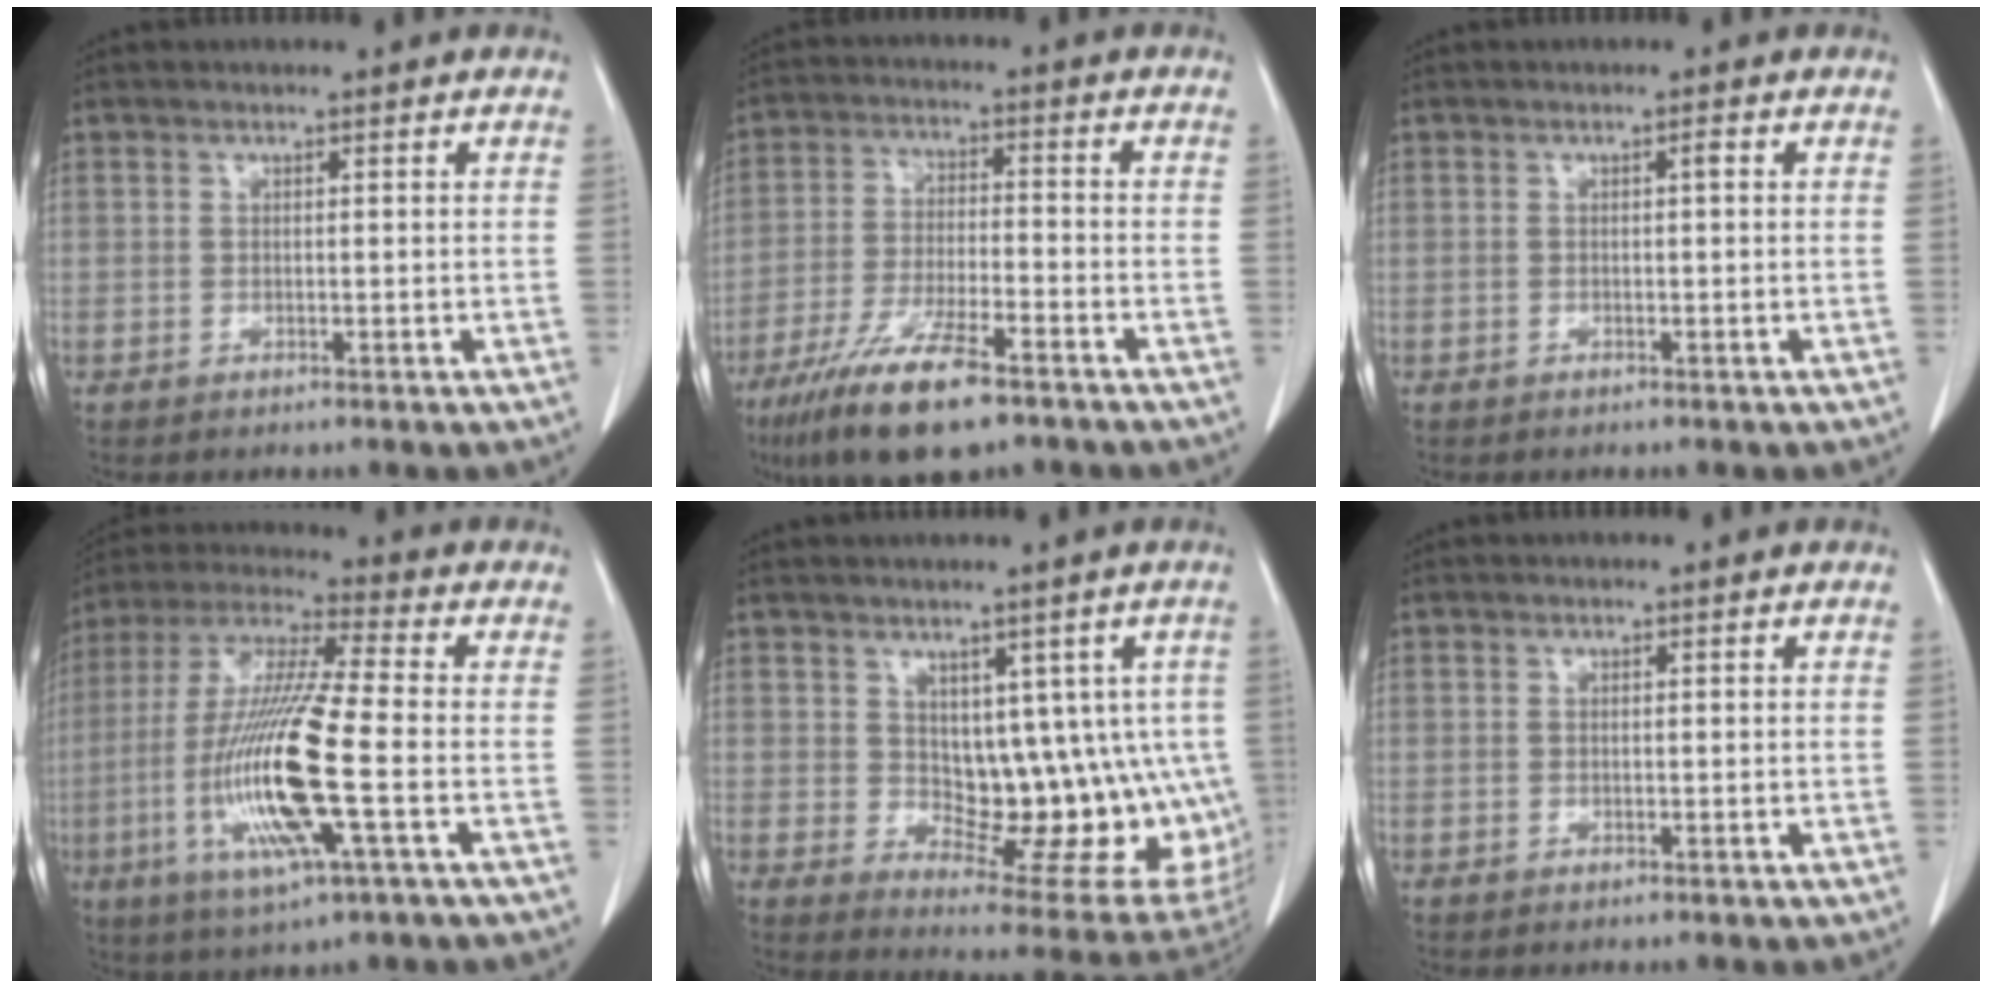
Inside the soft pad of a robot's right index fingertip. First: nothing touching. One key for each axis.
{"total": 12.8, "fx": -8.6, "fy": 2.4, "fz": 9.2, "tx": -0.176, "ty": -0.026, "tz": -0.150}
{"total": 0.7, "fx": 0.1, "fy": 0.0, "fz": 0.6, "tx": -0.012, "ty": 0.000, "tz": 0.002}
{"total": 17.2, "fx": -4.0, "fy": 1.2, "fz": 16.7, "tx": -0.351, "ty": -0.015, "tz": -0.078}
{"total": 14.4, "fx": 0.5, "fy": 7.5, "fz": 12.3, "tx": -0.126, "ty": 0.002, "tz": 0.027}
{"total": 0.0}